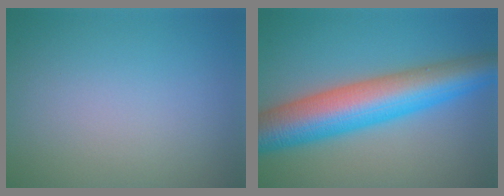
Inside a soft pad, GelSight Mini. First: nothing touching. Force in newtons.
{"total": 10.5, "press": 10.5, "slide": 0.2}